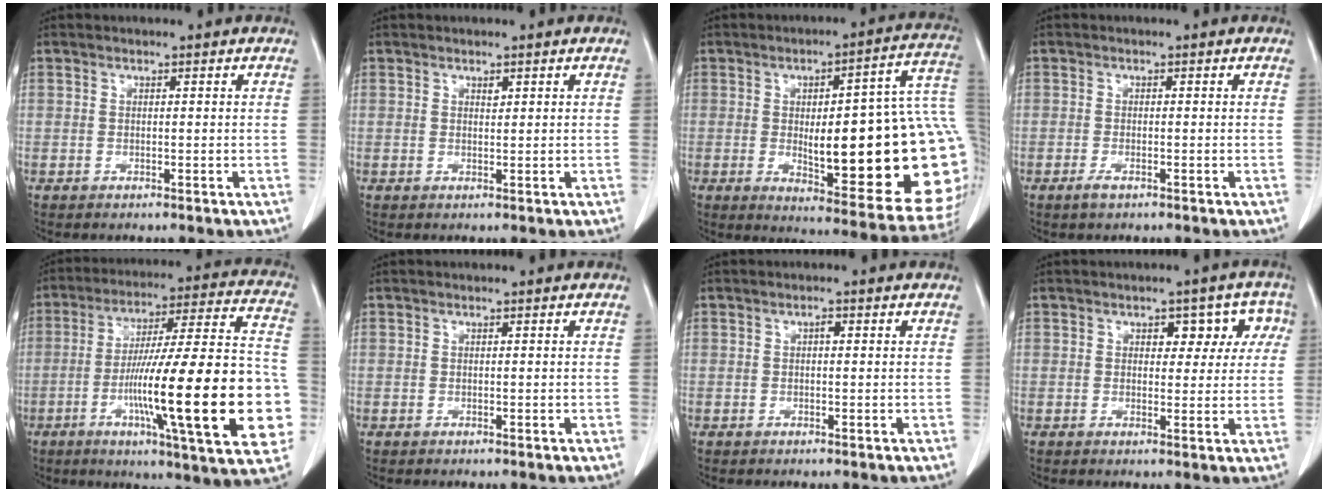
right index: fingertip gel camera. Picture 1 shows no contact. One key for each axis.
{"total": 0.7, "fx": 0.5, "fy": 0.3, "fz": 0.4, "tx": -0.004, "ty": -0.005, "tz": 0.006}
{"total": 27.5, "fx": -1.2, "fy": 5.3, "fz": 27.0, "tx": -0.266, "ty": 0.017, "tz": -0.006}
{"total": 1.3, "fx": -0.8, "fy": 0.3, "fz": 1.0, "tx": -0.020, "ty": -0.002, "tz": -0.014}
{"total": 27.6, "fx": -6.2, "fy": 2.4, "fz": 26.8, "tx": -0.354, "ty": -0.002, "tz": -0.098}
{"total": 0.0}
{"total": 0.8, "fx": 0.2, "fy": 0.4, "fz": 0.6, "tx": -0.008, "ty": 0.003, "tz": 0.000}
{"total": 5.5, "fx": 1.9, "fy": 3.5, "fz": 3.8, "tx": -0.023, "ty": 0.024, "tz": 0.019}